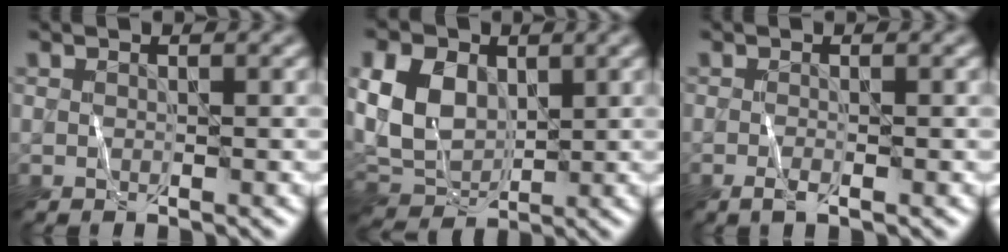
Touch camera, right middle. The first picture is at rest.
{"total": 6.4, "force": [1.4, 4.7, 4.2], "torque": [-0.104, 0.003, 0.024]}
{"total": 1.1, "force": [-0.5, 0.2, 1.0], "torque": [-0.018, -0.002, -0.011]}